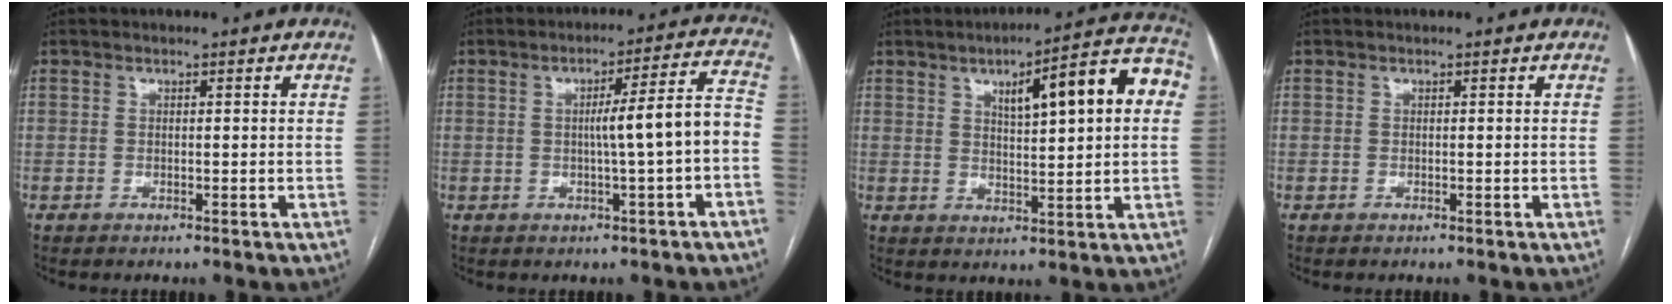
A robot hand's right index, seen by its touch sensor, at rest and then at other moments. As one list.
[{"total": 8.6, "force": [-1.3, -0.4, 8.4], "torque": [-0.117, 0.023, -0.017]}, {"total": 14.1, "force": [3.8, 2.5, 13.4], "torque": [-0.180, 0.033, 0.050]}, {"total": 0.0}]